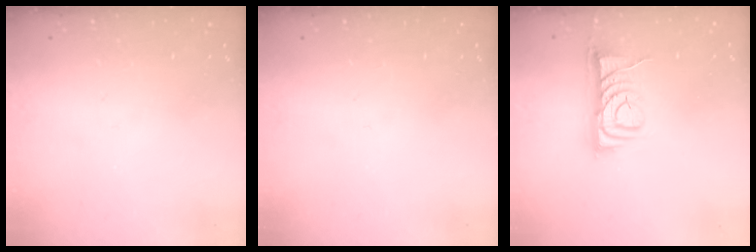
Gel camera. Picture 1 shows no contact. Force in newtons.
{"total": 0.0}
{"total": 9.0, "press": 8.9, "slide": 0.5}